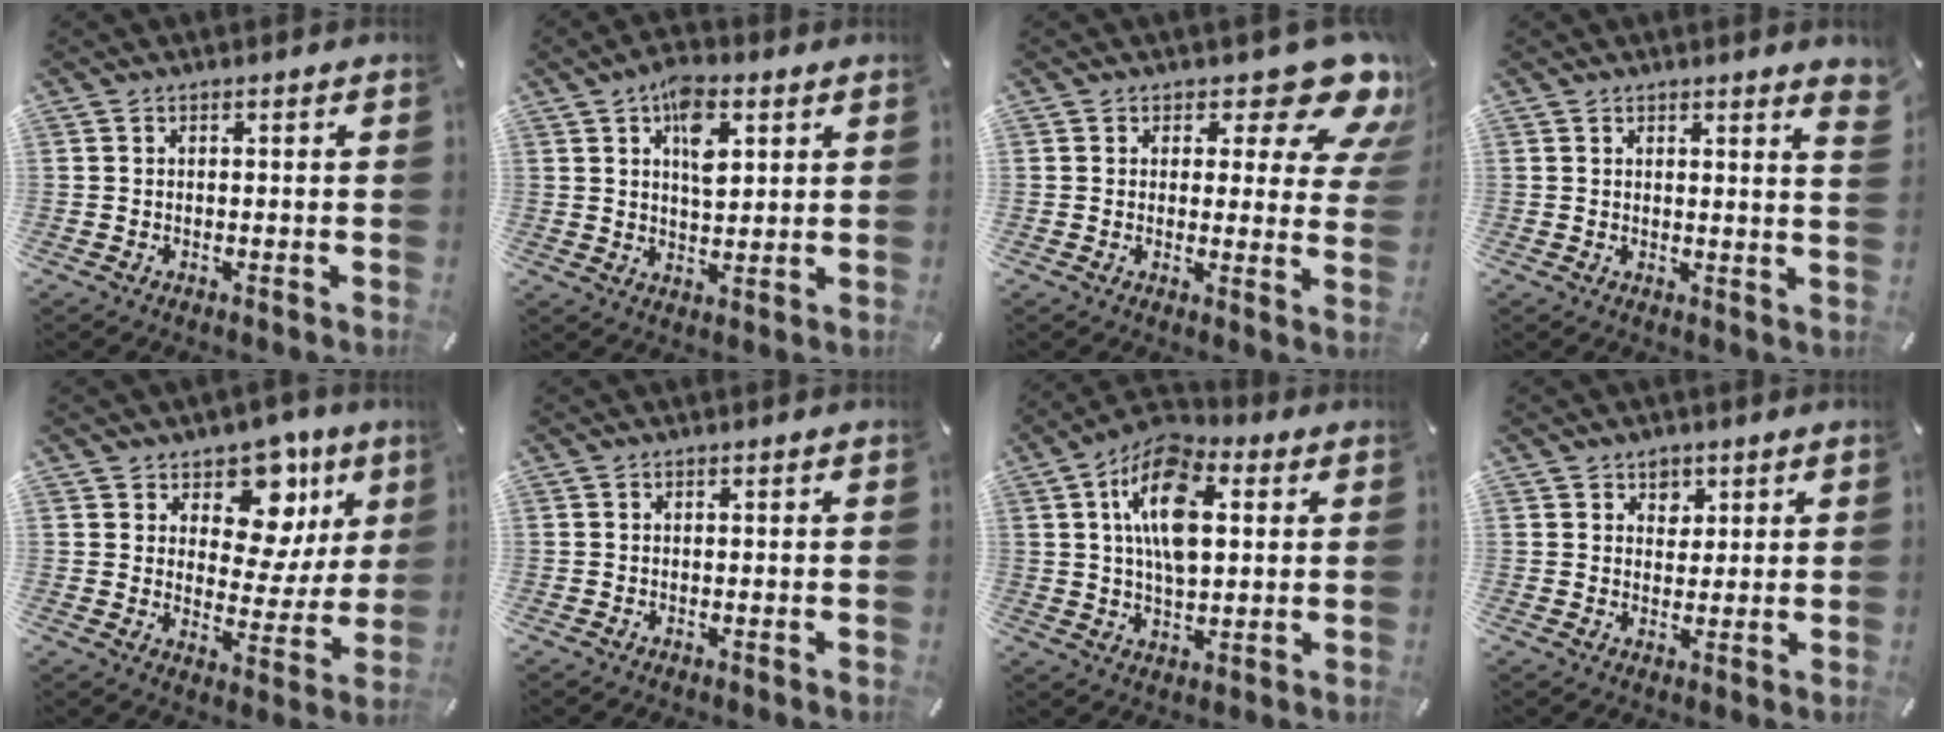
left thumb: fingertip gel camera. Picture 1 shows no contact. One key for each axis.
{"total": 9.3, "fx": 3.9, "fy": 5.1, "fz": 6.7, "tx": -0.100, "ty": -0.004, "tz": 0.064}
{"total": 12.0, "fx": 7.3, "fy": 5.4, "fz": 7.9, "tx": -0.088, "ty": -0.060, "tz": 0.121}
{"total": 2.7, "fx": 2.0, "fy": 0.1, "fz": 1.8, "tx": -0.025, "ty": -0.011, "tz": 0.032}
{"total": 12.9, "fx": 7.8, "fy": 8.1, "fz": 6.3, "tx": -0.082, "ty": -0.065, "tz": 0.137}
{"total": 0.0}
{"total": 14.9, "fx": 4.0, "fy": 8.4, "fz": 11.6, "tx": -0.224, "ty": 0.001, "tz": 0.067}
{"total": 3.5, "fx": 1.8, "fy": 3.0, "fz": 0.6, "tx": 0.011, "ty": -0.007, "tz": 0.025}